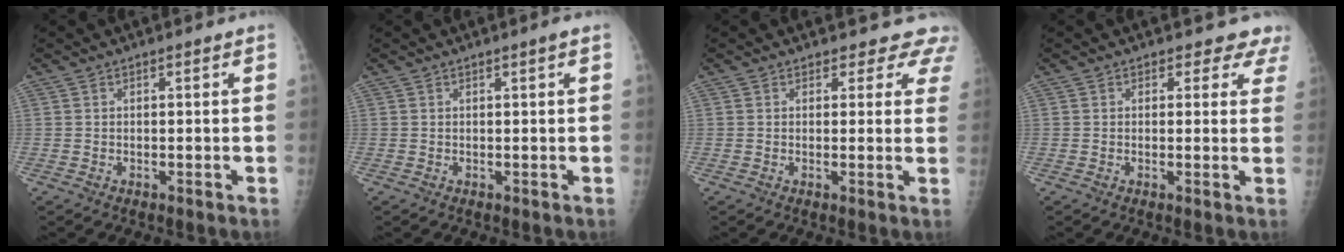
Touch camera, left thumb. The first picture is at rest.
{"total": 0.7, "force": [0.3, -0.2, 0.6], "torque": [-0.013, -0.001, 0.005]}
{"total": 5.4, "force": [4.7, 2.6, -0.3], "torque": [0.052, -0.021, 0.024]}
{"total": 4.1, "force": [3.4, 2.2, -0.1], "torque": [0.040, -0.016, 0.013]}